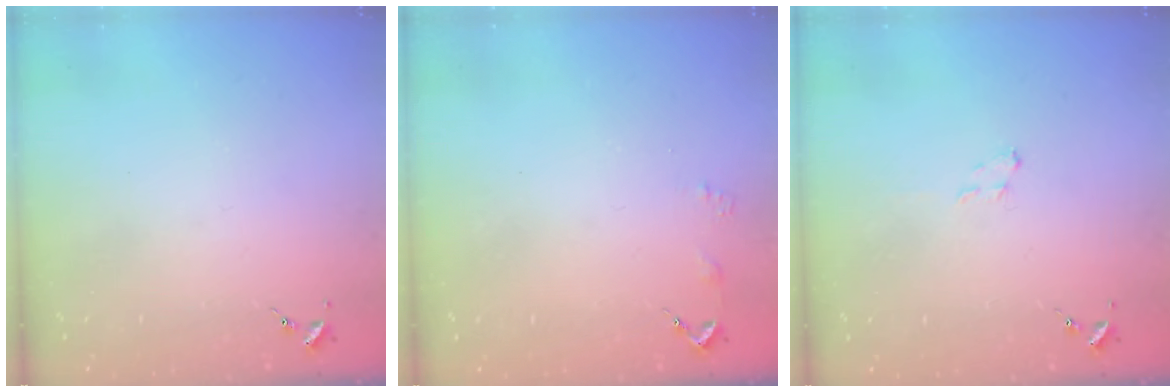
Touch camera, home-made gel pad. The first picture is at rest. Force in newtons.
{"total": 2.4, "press": 2.4, "slide": 0.3}
{"total": 3.9, "press": 3.9, "slide": 0.5}